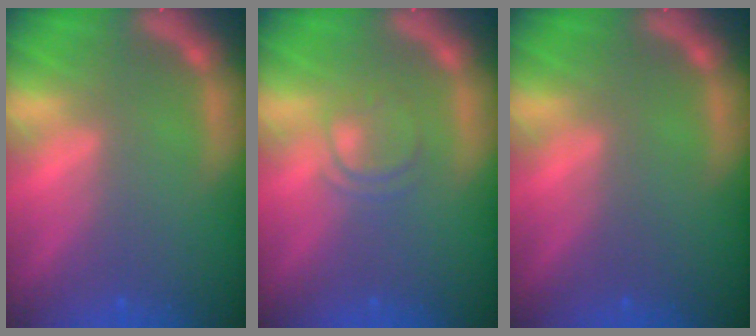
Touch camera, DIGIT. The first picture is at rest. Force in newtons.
{"total": 2.4}
{"total": 0.0}